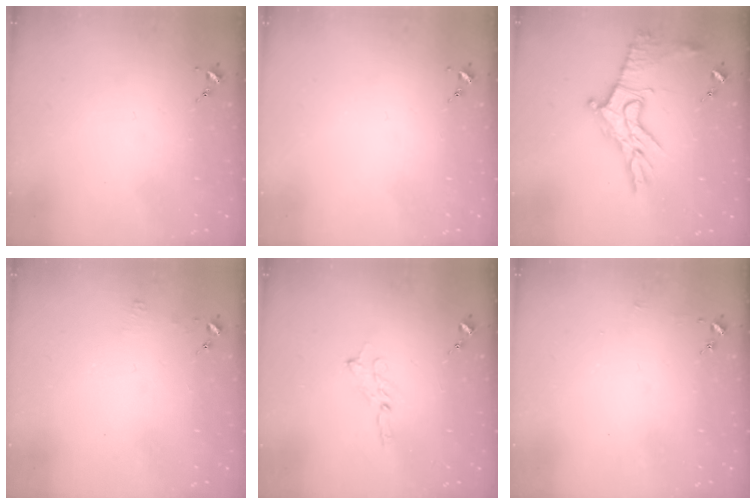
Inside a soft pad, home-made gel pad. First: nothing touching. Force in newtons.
{"total": 0.0}
{"total": 13.9, "press": 13.8, "slide": 0.9}
{"total": 3.4, "press": 3.3, "slide": 0.3}
{"total": 2.0, "press": 2.0, "slide": 0.2}
{"total": 3.0, "press": 3.0, "slide": 0.3}